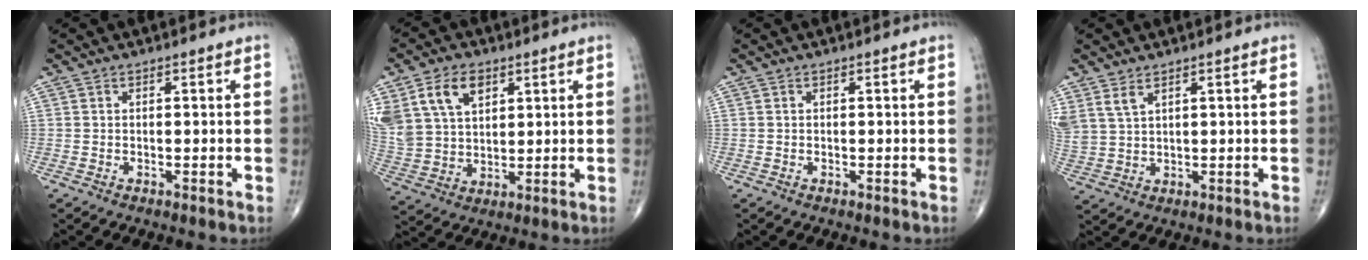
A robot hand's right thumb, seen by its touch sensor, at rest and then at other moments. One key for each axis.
{"total": 15.7, "fx": 7.1, "fy": 10.6, "fz": 9.1, "tx": -0.194, "ty": -0.004, "tz": 0.145}
{"total": 0.0}
{"total": 4.5, "fx": 3.0, "fy": 2.0, "fz": 2.8, "tx": -0.062, "ty": -0.009, "tz": 0.072}